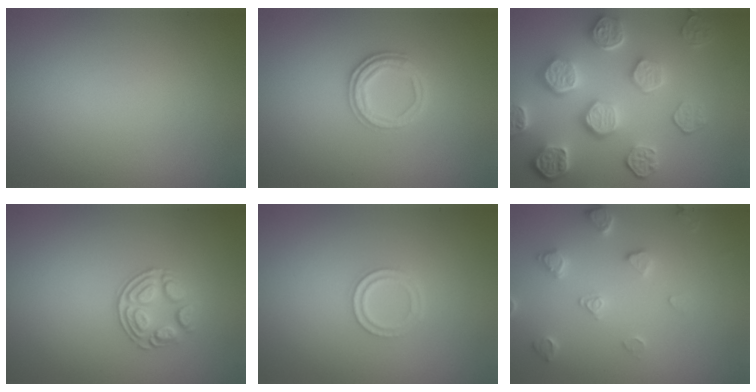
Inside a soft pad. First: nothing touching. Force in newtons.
{"total": 2.5, "press": 2.4, "slide": 0.8}
{"total": 7.8, "press": 6.0, "slide": 5.1}
{"total": 2.9, "press": 2.5, "slide": 1.4}
{"total": 1.7, "press": 1.6, "slide": 0.4}
{"total": 2.9, "press": 2.8, "slide": 0.7}